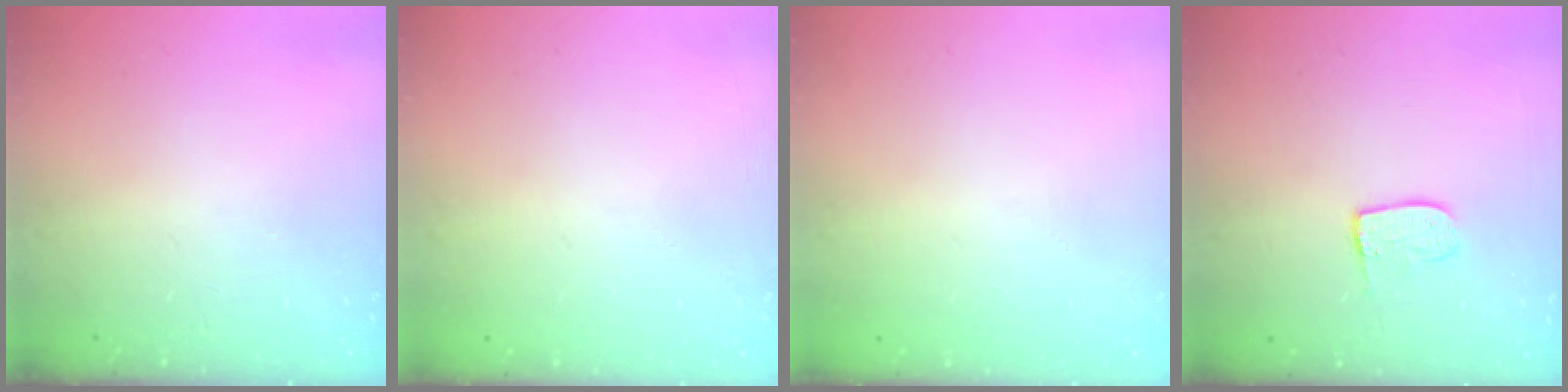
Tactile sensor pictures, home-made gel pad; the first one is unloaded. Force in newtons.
{"total": 0.0}
{"total": 0.0}
{"total": 6.3, "press": 6.3, "slide": 0.3}